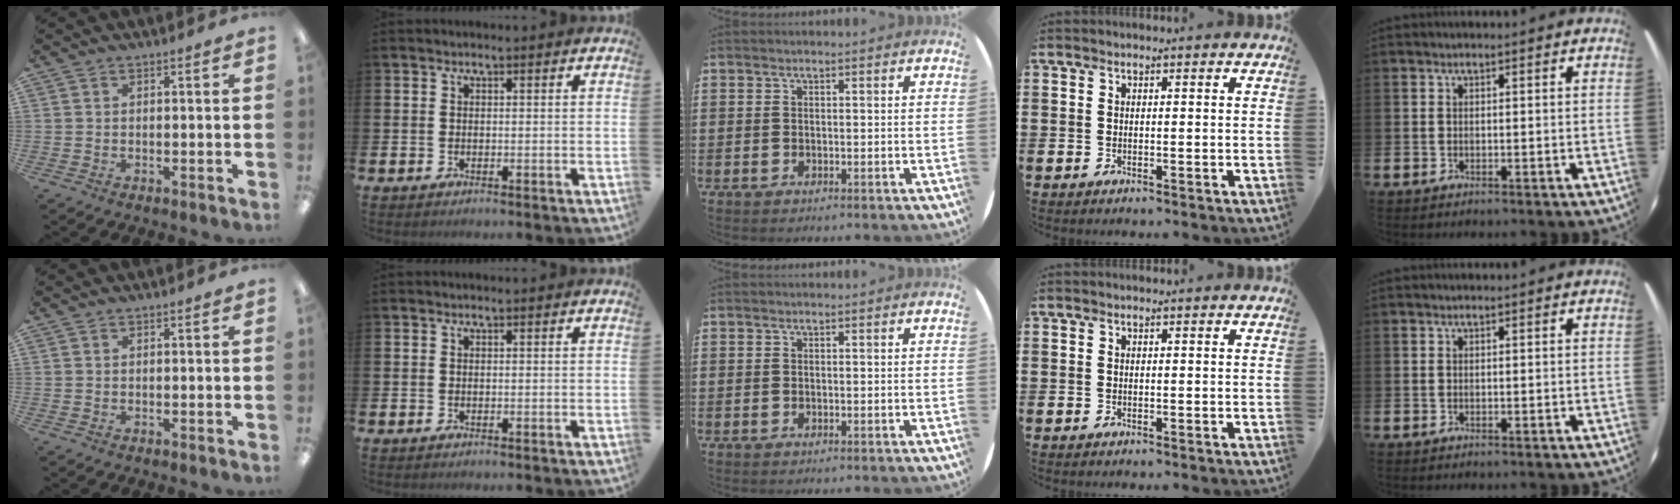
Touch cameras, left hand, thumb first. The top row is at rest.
{}